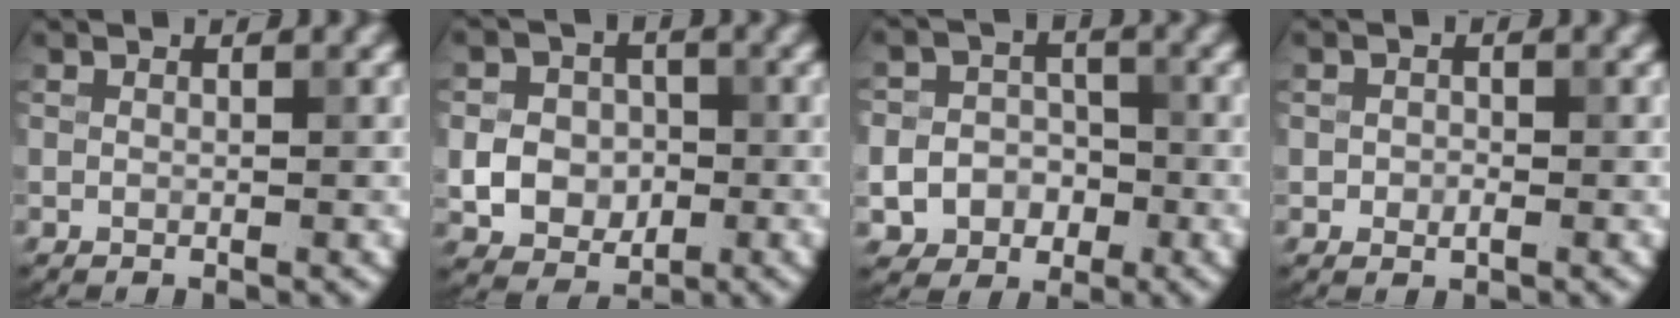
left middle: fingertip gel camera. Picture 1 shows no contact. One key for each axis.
{"total": 4.4, "fx": -0.7, "fy": 3.7, "fz": 2.2, "tx": -0.040, "ty": 0.003, "tz": -0.015}
{"total": 6.4, "fx": -2.4, "fy": 5.8, "fz": 1.5, "tx": -0.013, "ty": 0.000, "tz": -0.054}
{"total": 1.0, "fx": -0.3, "fy": 0.8, "fz": 0.6, "tx": -0.010, "ty": 0.000, "tz": -0.009}